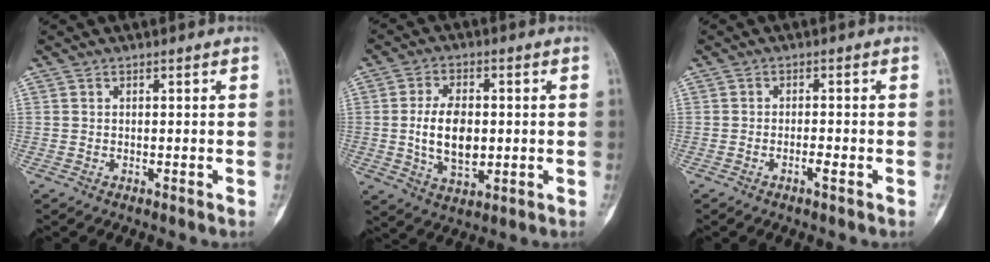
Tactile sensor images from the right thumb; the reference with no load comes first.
{"total": 10.0, "force": [-0.2, 5.8, 8.1], "torque": [-0.130, -0.006, 0.001]}
{"total": 1.9, "force": [-0.9, 0.5, 1.5], "torque": [-0.030, 0.005, -0.017]}